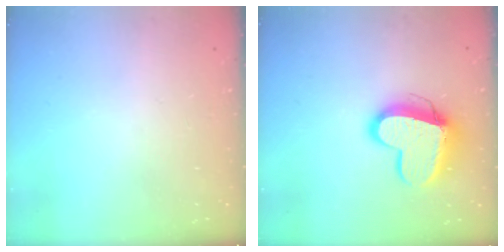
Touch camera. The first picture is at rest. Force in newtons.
{"total": 13.5, "press": 13.5, "slide": 1.1}